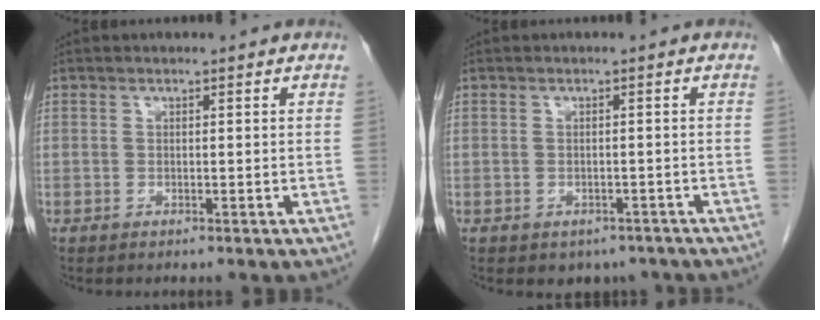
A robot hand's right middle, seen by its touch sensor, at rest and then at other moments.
{"total": 3.6, "force": [-2.7, 2.2, 0.7], "torque": [0.001, 0.008, -0.031]}